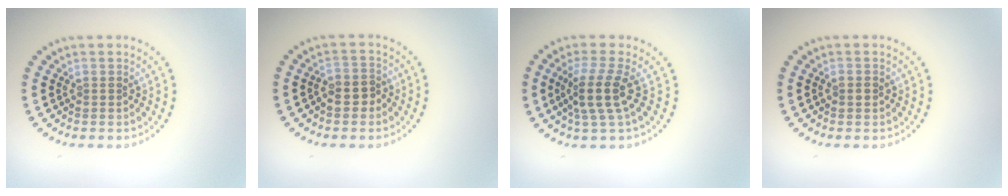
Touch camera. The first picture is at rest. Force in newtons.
{"total": 2.4, "press": 2.2, "slide": 0.8}
{"total": 3.5, "press": 2.7, "slide": 2.2}
{"total": 1.2, "press": 1.2, "slide": 0.2}